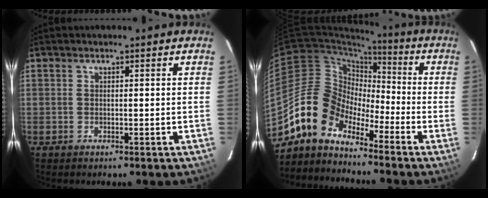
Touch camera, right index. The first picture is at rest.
{"total": 10.2, "force": [-7.8, 5.8, 3.1], "torque": [-0.057, 0.033, -0.164]}